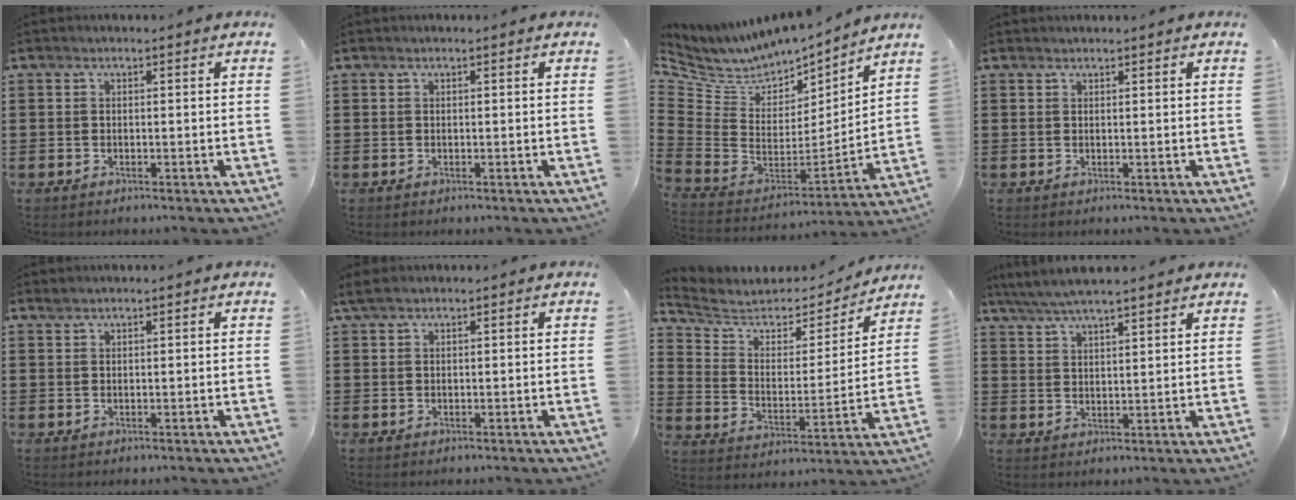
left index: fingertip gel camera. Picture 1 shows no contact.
{"total": 0.0}
{"total": 5.7, "force": [5.1, 2.5, 0.3], "torque": [-0.057, -0.059, 0.087]}
{"total": 0.6, "force": [0.6, 0.0, 0.1], "torque": [-0.003, -0.001, 0.012]}
{"total": 0.6, "force": [0.6, 0.0, 0.2], "torque": [-0.006, -0.002, 0.013]}
{"total": 1.3, "force": [0.8, 0.5, 0.9], "torque": [-0.020, 0.003, 0.016]}
{"total": 5.3, "force": [4.5, 2.3, 1.5], "torque": [-0.060, -0.031, 0.072]}
{"total": 4.9, "force": [4.4, 0.5, 2.1], "torque": [-0.053, -0.014, 0.079]}